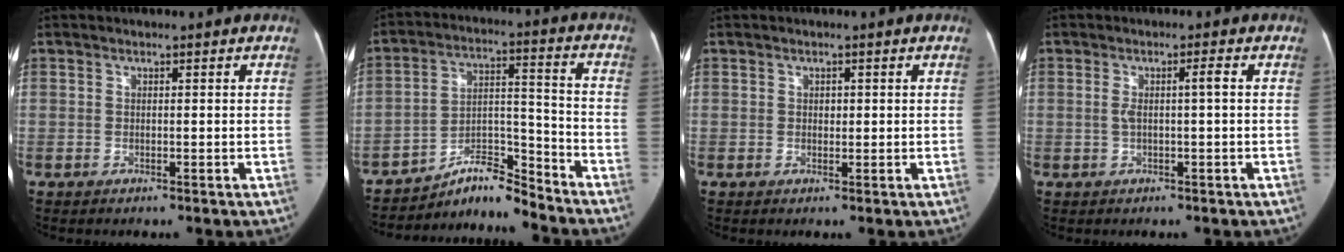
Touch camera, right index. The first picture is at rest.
{"total": 8.6, "force": [-8.4, 0.8, 1.7], "torque": [-0.028, 0.047, -0.144]}
{"total": 1.3, "force": [0.1, 1.0, 0.9], "torque": [-0.015, 0.005, 0.003]}
{"total": 2.9, "force": [0.1, 0.3, 2.9], "torque": [-0.055, 0.012, 0.004]}